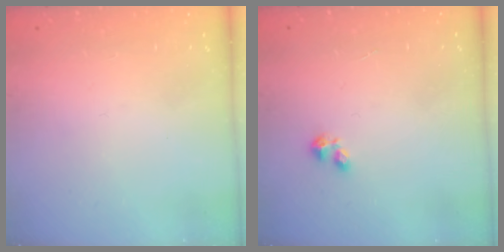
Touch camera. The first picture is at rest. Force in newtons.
{"total": 2.2, "press": 2.2, "slide": 0.4}